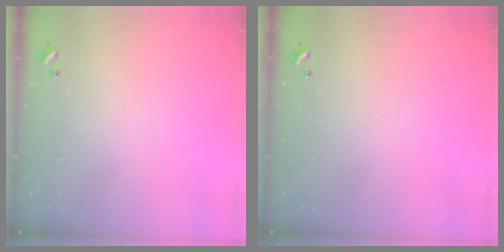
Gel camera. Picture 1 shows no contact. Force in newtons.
{"total": 0.0}